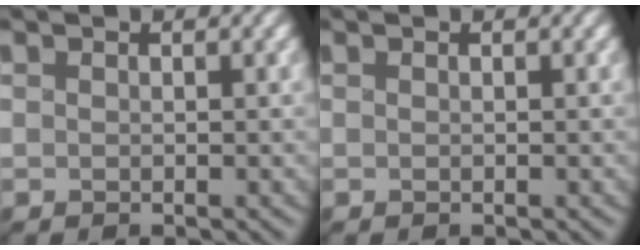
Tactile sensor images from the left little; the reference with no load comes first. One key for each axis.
{"total": 0.0}